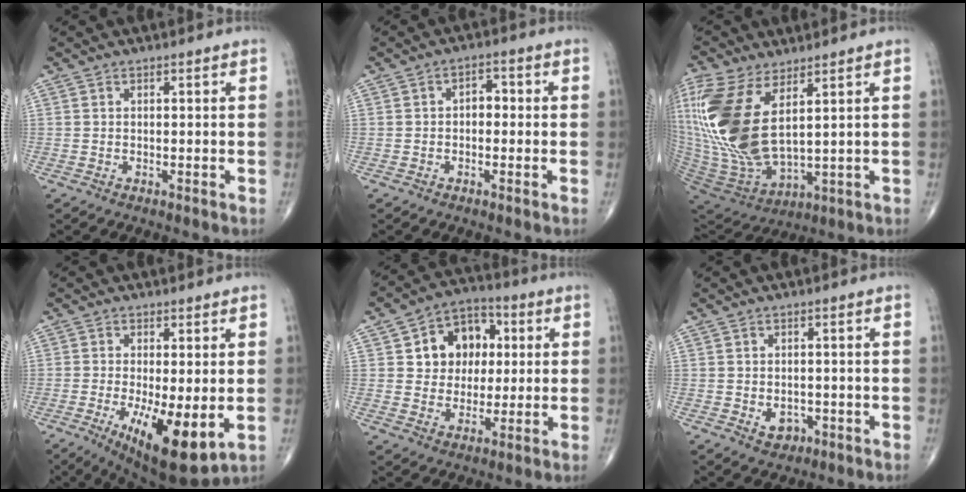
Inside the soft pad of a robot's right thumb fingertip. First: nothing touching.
{"total": 3.1, "force": [-0.1, 2.1, 2.3], "torque": [-0.021, 0.014, -0.010]}
{"total": 20.8, "force": [6.4, 9.7, 17.3], "torque": [-0.396, -0.034, 0.136]}
{"total": 12.9, "force": [-3.2, 4.3, 11.7], "torque": [-0.189, -0.026, -0.038]}
{"total": 12.2, "force": [2.7, 9.8, 6.8], "torque": [-0.051, 0.009, 0.040]}
{"total": 3.1, "force": [-1.0, 2.4, 1.7], "torque": [-0.010, 0.003, -0.007]}